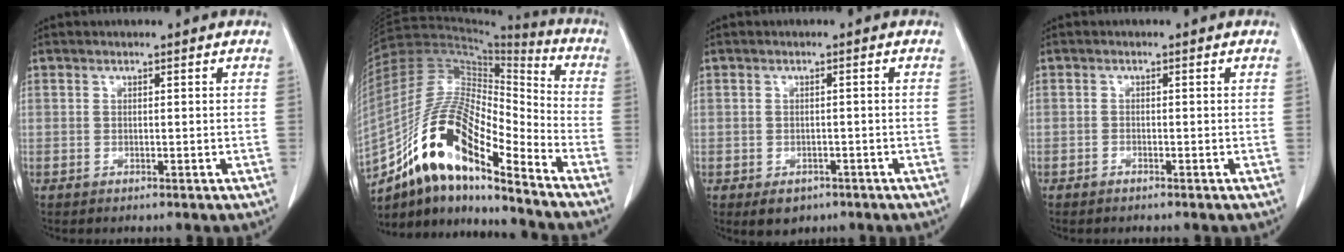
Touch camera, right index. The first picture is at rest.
{"total": 17.6, "force": [-11.5, 4.0, 12.7], "torque": [-0.245, 0.022, -0.203]}
{"total": 3.3, "force": [-1.9, 2.4, 1.3], "torque": [-0.011, 0.002, -0.016]}
{"total": 0.7, "force": [-0.6, 0.2, 0.3], "torque": [-0.007, 0.000, -0.011]}